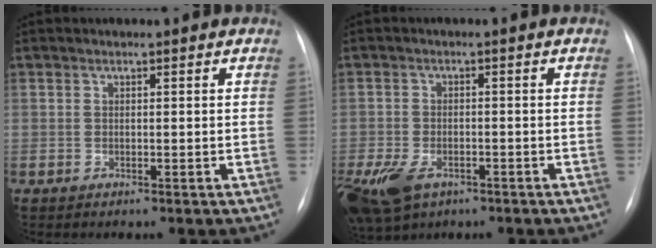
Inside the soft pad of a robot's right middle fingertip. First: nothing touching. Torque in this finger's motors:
{"motor_torque": [0.99, -1.15, 0.40, 0.14]}